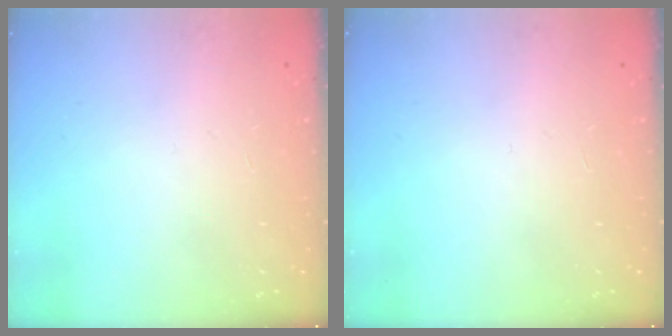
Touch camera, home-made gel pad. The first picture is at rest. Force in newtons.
{"total": 0.0}